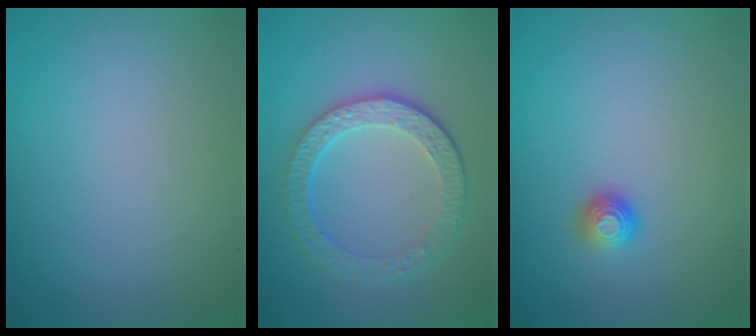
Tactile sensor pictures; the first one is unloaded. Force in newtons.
{"total": 4.8, "press": 3.4, "slide": 3.4}
{"total": 1.3, "press": 1.0, "slide": 0.8}